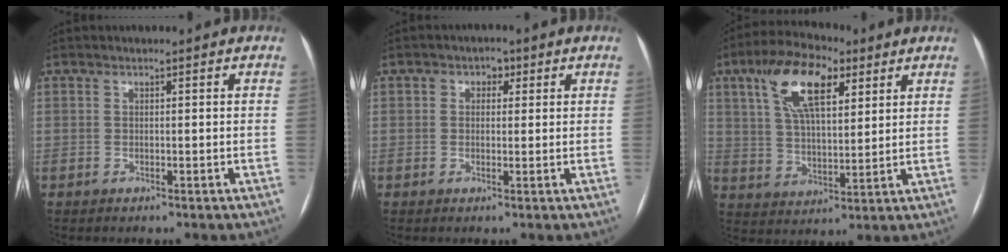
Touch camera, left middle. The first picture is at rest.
{"total": 2.3, "force": [0.8, 1.7, 1.4], "torque": [-0.019, 0.012, 0.010]}
{"total": 13.1, "force": [6.3, 5.2, 10.3], "torque": [-0.197, 0.028, 0.113]}